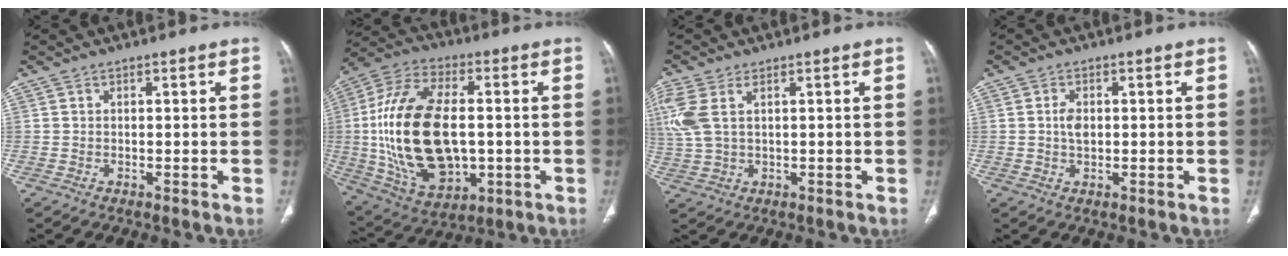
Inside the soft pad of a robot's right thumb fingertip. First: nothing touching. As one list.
[{"total": 24.6, "force": [-0.3, 14.1, 20.2], "torque": [-0.393, 0.004, 0.010]}, {"total": 8.6, "force": [2.8, 4.5, 6.8], "torque": [-0.194, 0.016, 0.067]}, {"total": 2.7, "force": [0.2, 1.7, 2.1], "torque": [-0.037, 0.001, 0.003]}]